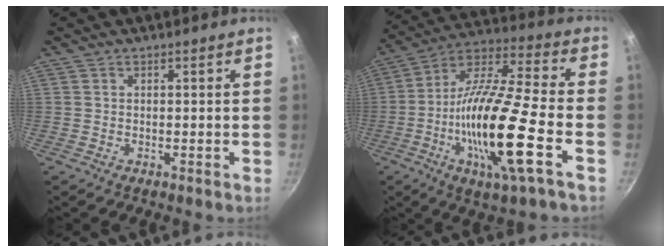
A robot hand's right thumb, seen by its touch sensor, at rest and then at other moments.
{"total": 21.6, "force": [-6.2, 3.8, 20.3], "torque": [-0.365, 0.024, -0.129]}